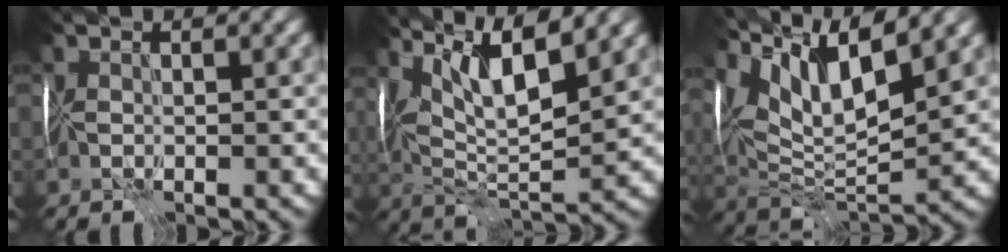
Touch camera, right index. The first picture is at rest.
{"total": 9.2, "force": [5.2, 2.2, 7.2], "torque": [-0.133, 0.004, 0.094]}
{"total": 11.2, "force": [6.3, 3.8, 8.5], "torque": [-0.157, 0.009, 0.115]}